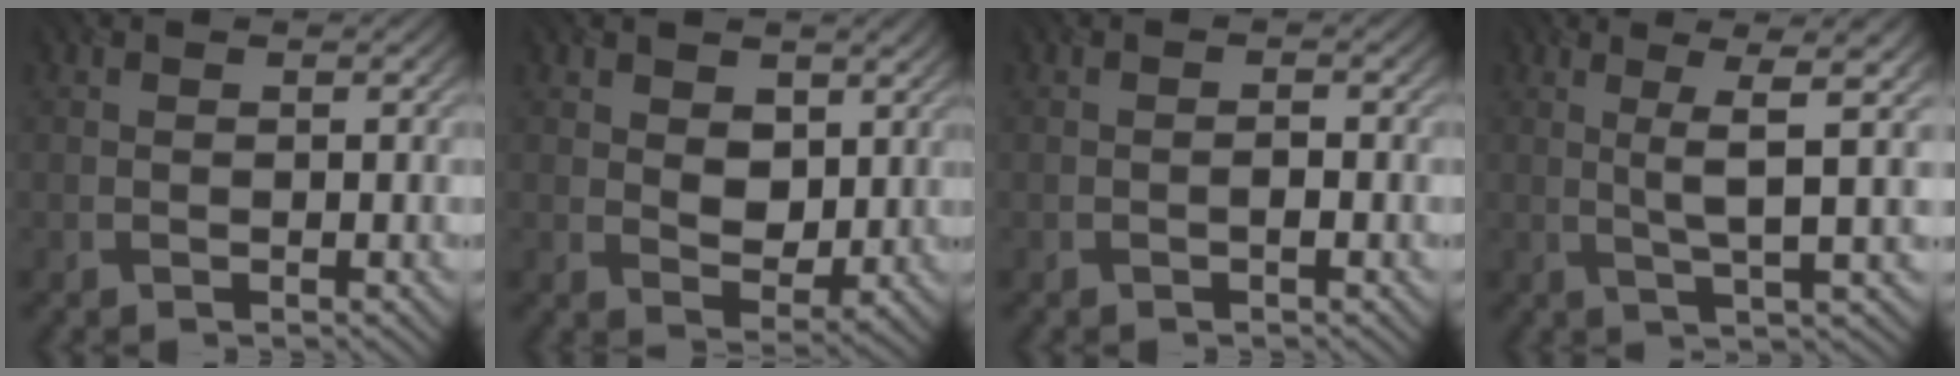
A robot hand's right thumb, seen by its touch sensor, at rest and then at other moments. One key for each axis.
{"total": 4.8, "fx": 1.7, "fy": 3.3, "fz": 3.0, "tx": -0.070, "ty": -0.006, "tz": 0.021}
{"total": 0.9, "fx": -0.4, "fy": 0.2, "fz": 0.8, "tx": -0.013, "ty": 0.003, "tz": -0.006}
{"total": 5.5, "fx": 1.2, "fy": 0.4, "fz": 5.3, "tx": -0.110, "ty": 0.011, "tz": 0.025}